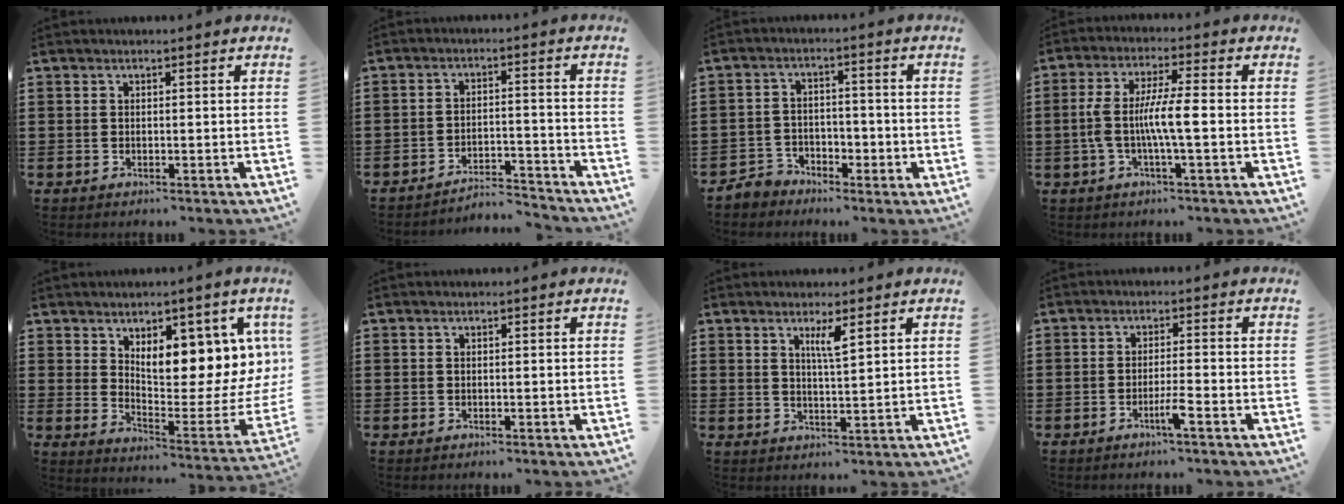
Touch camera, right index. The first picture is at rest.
{"total": 4.1, "force": [-4.1, 0.3, 0.7], "torque": [-0.019, 0.003, -0.086]}
{"total": 3.5, "force": [-2.2, 2.6, 1.0], "torque": [-0.026, 0.013, -0.046]}
{"total": 7.1, "force": [-1.3, 0.9, 7.0], "torque": [-0.144, -0.006, -0.033]}
{"total": 9.5, "force": [5.0, 3.8, 7.1], "torque": [-0.092, -0.071, 0.079]}
{"total": 0.0}
{"total": 3.1, "force": [1.8, 0.3, 2.5], "torque": [-0.046, -0.004, 0.028]}
{"total": 3.1, "force": [-1.8, -0.2, 2.5], "torque": [-0.048, -0.007, -0.035]}